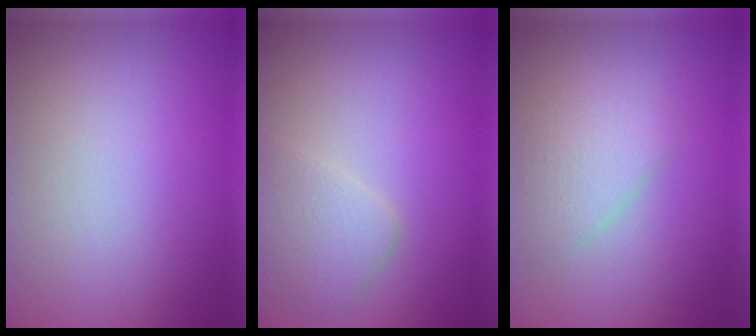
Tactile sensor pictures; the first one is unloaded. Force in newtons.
{"total": 2.8, "press": 2.8, "slide": 0.2}
{"total": 2.4, "press": 2.4, "slide": 0.1}